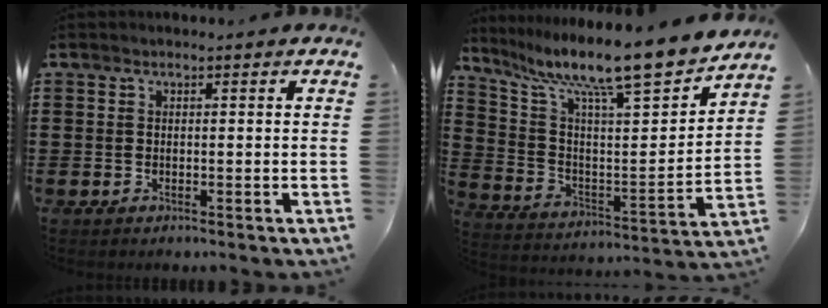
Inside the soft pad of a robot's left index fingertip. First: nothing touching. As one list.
[{"total": 11.7, "force": [10.1, 0.8, 5.8], "torque": [-0.143, -0.081, 0.161]}]